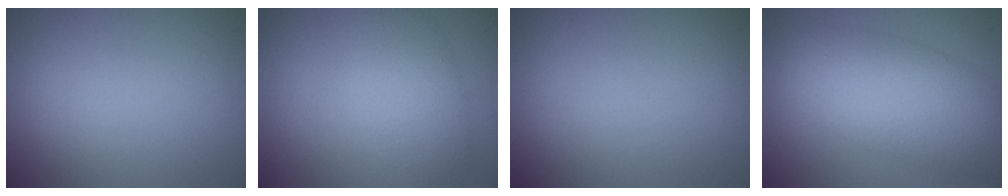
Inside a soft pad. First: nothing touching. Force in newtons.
{"total": 4.6, "press": 4.6, "slide": 0.2}
{"total": 0.0}
{"total": 8.1, "press": 8.1, "slide": 0.3}